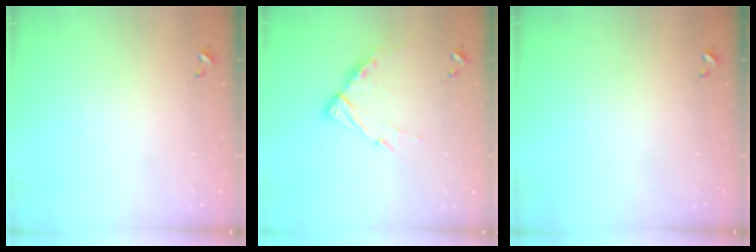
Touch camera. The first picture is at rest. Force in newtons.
{"total": 10.5, "press": 10.4, "slide": 1.0}
{"total": 0.0}